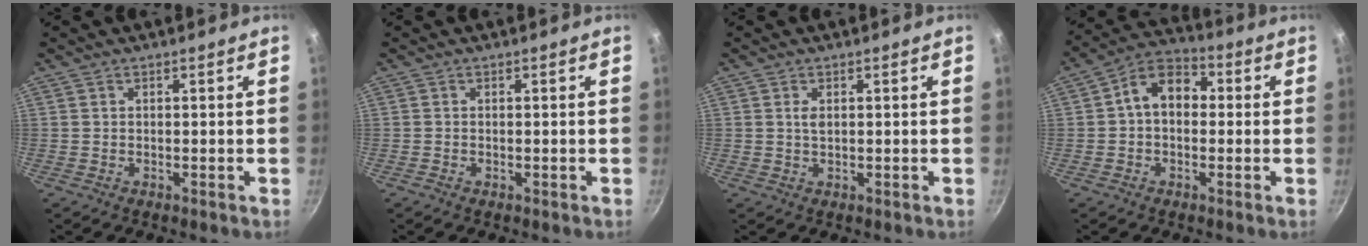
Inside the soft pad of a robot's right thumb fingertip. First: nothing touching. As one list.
[{"total": 0.0}, {"total": 1.3, "force": [0.4, 0.7, 1.1], "torque": [-0.019, -0.002, 0.007]}, {"total": 9.0, "force": [0.6, 6.6, 6.2], "torque": [-0.063, 0.028, -0.010]}]